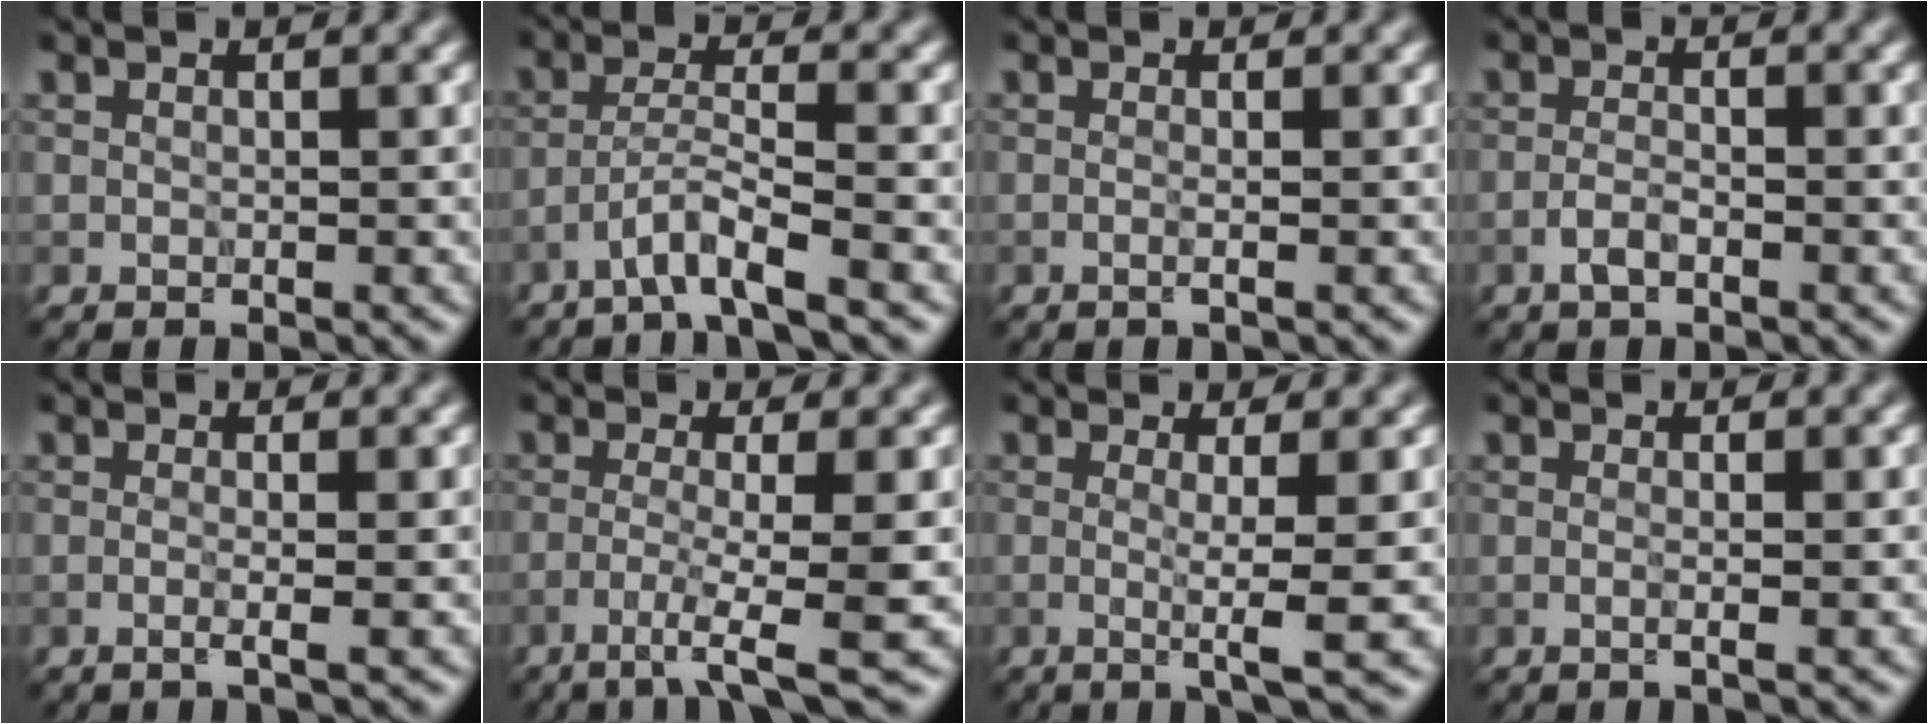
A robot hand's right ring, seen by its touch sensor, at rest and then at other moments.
{"total": 3.4, "force": [-2.4, 0.1, 2.4], "torque": [-0.044, 0.013, -0.055]}
{"total": 1.6, "force": [0.2, 0.8, 1.3], "torque": [0.000, -0.004, -0.018]}
{"total": 1.4, "force": [-0.8, 0.4, 1.0], "torque": [-0.023, 0.005, -0.021]}
{"total": 1.8, "force": [-0.1, 0.8, 1.7], "torque": [-0.011, -0.003, -0.021]}
{"total": 5.0, "force": [-2.3, 0.5, 4.5], "torque": [-0.072, -0.002, -0.050]}
{"total": 4.1, "force": [-0.2, 0.6, 4.0], "torque": [-0.066, -0.005, -0.009]}
{"total": 1.7, "force": [0.3, 0.9, 1.5], "torque": [0.001, -0.003, -0.018]}